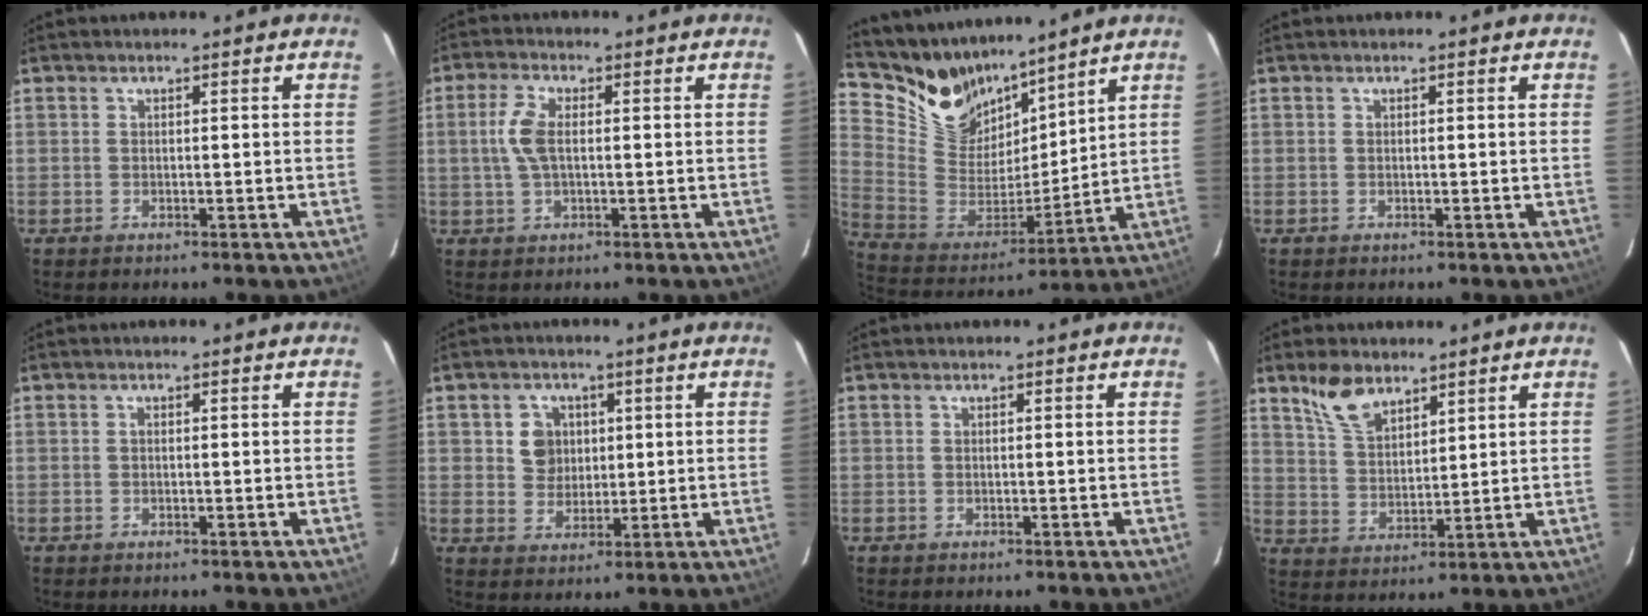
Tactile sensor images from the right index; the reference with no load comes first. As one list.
[{"total": 5.5, "force": [0.4, 2.5, 4.9], "torque": [-0.104, 0.007, 0.011]}, {"total": 16.7, "force": [13.7, 8.3, 4.8], "torque": [-0.141, -0.005, 0.273]}, {"total": 0.0}, {"total": 0.0}, {"total": 5.6, "force": [1.3, 5.2, 1.7], "torque": [-0.032, 0.014, 0.031]}, {"total": 0.0}, {"total": 8.0, "force": [5.8, 3.8, 4.1], "torque": [-0.075, 0.013, 0.120]}]